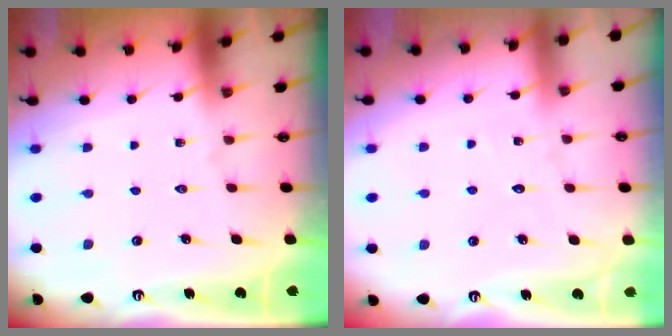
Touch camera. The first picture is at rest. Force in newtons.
{"total": 3.1, "press": 3.1, "slide": 0.2}